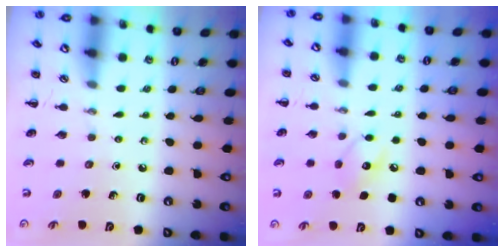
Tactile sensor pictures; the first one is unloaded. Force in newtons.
{"total": 7.5, "press": 7.4, "slide": 1.0}